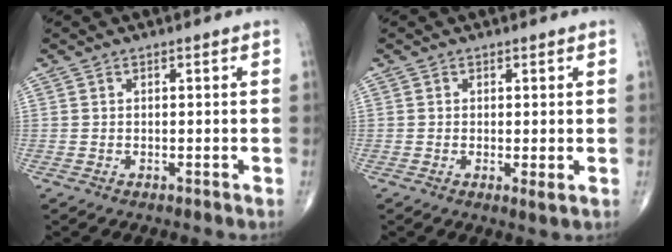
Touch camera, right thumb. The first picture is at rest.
{"total": 1.6, "force": [-0.1, 0.3, 1.5], "torque": [-0.031, -0.008, -0.004]}